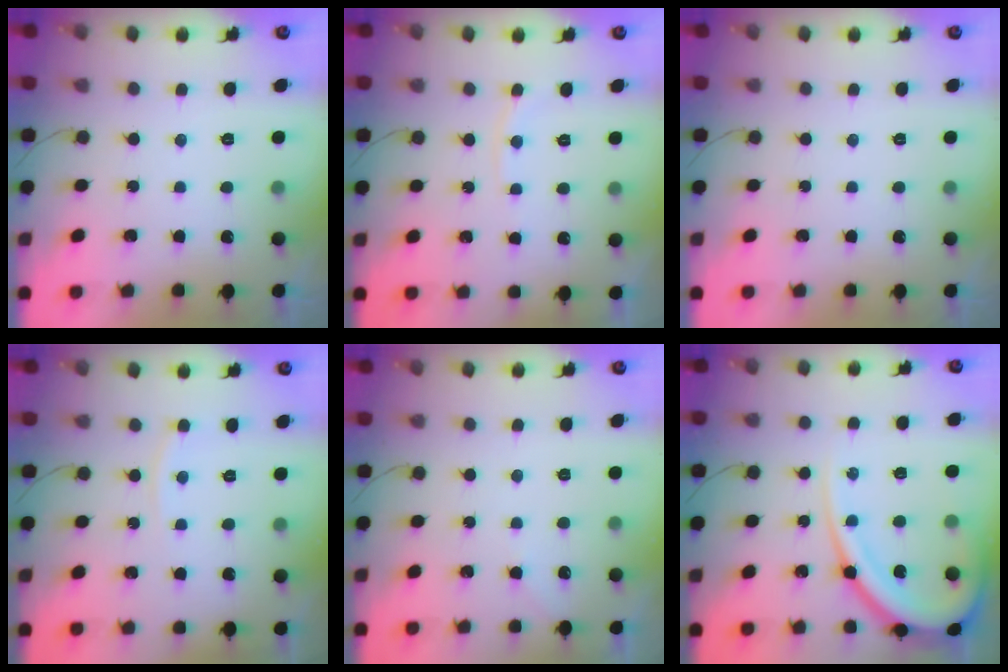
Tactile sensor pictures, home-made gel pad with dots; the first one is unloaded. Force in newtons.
{"total": 4.1, "press": 4.0, "slide": 0.5}
{"total": 0.0}
{"total": 3.7, "press": 3.7, "slide": 0.5}
{"total": 2.3, "press": 2.3, "slide": 0.4}
{"total": 16.1, "press": 16.0, "slide": 1.8}